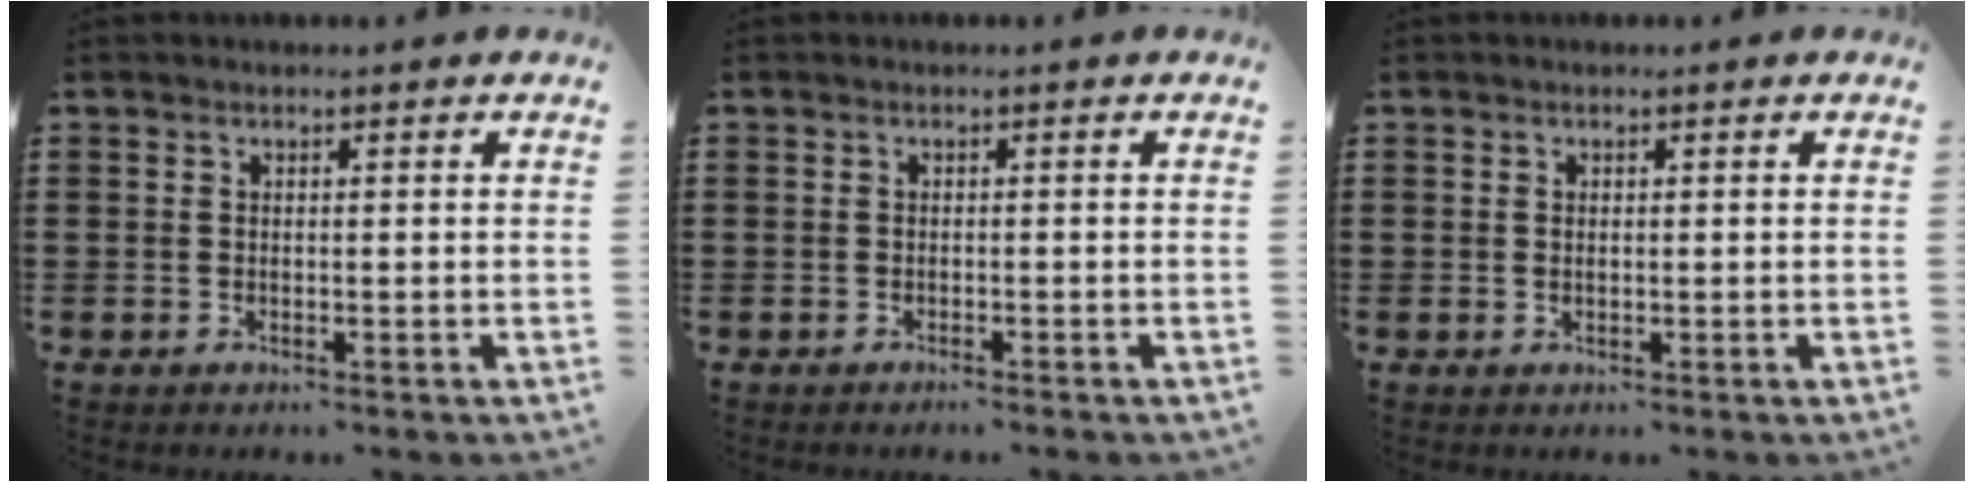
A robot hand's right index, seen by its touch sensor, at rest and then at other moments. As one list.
[{"total": 0.7, "force": [-0.7, -0.2, 0.2], "torque": [-0.006, -0.004, -0.013]}, {"total": 0.6, "force": [0.1, 0.4, 0.5], "torque": [-0.011, 0.002, 0.002]}]